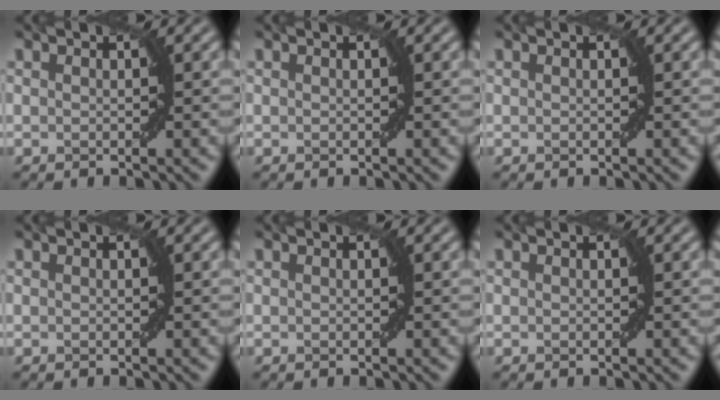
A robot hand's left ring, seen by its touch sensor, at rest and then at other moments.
{"total": 0.0}
{"total": 0.0}
{"total": 0.0}
{"total": 0.0}
{"total": 0.0}